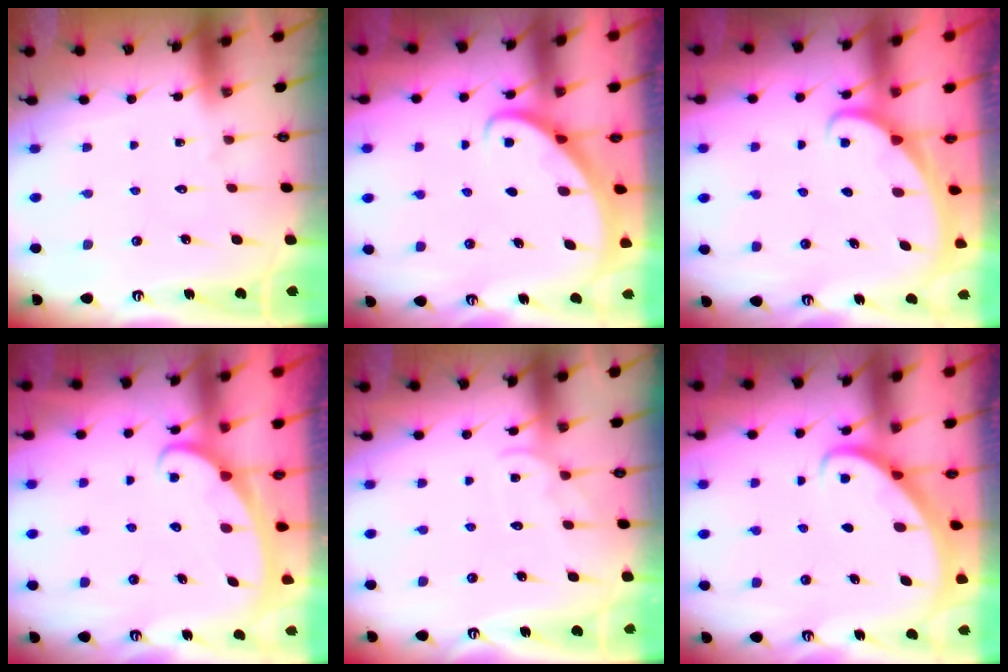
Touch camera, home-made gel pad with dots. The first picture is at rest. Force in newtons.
{"total": 2.7, "press": 2.7, "slide": 0.2}
{"total": 1.8, "press": 1.8, "slide": 0.1}
{"total": 2.4, "press": 2.3, "slide": 0.4}
{"total": 4.7, "press": 4.7, "slide": 0.5}
{"total": 2.7, "press": 2.7, "slide": 0.2}